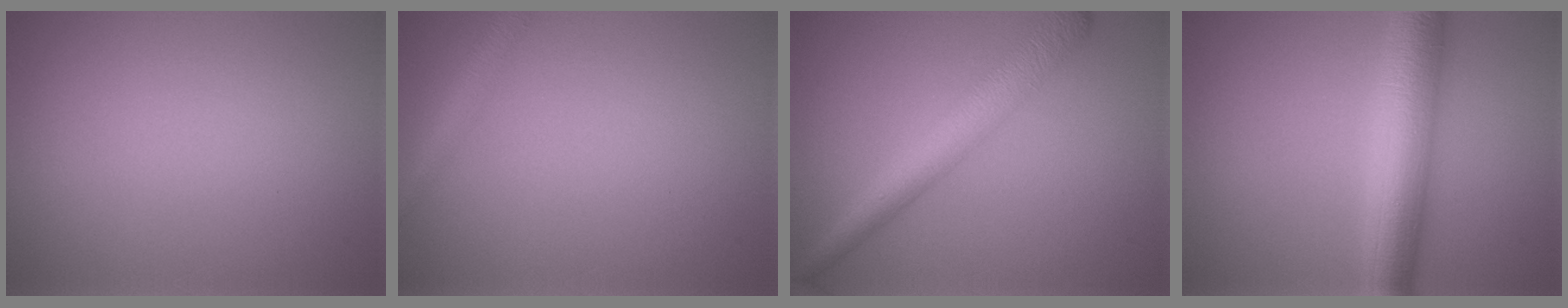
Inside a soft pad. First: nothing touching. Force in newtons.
{"total": 2.2, "press": 2.2, "slide": 0.1}
{"total": 4.3, "press": 4.3, "slide": 0.1}
{"total": 6.6, "press": 6.6, "slide": 0.0}